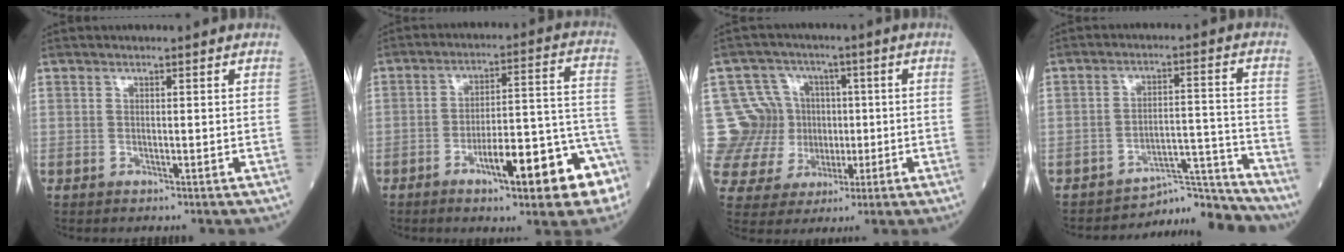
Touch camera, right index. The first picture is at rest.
{"total": 14.5, "force": [-7.0, 2.4, 12.4], "torque": [-0.147, 0.029, -0.092]}
{"total": 13.2, "force": [1.0, 12.9, 2.7], "torque": [-0.072, 0.057, 0.035]}
{"total": 8.3, "force": [-8.2, 0.8, -1.1], "torque": [0.030, 0.053, -0.122]}